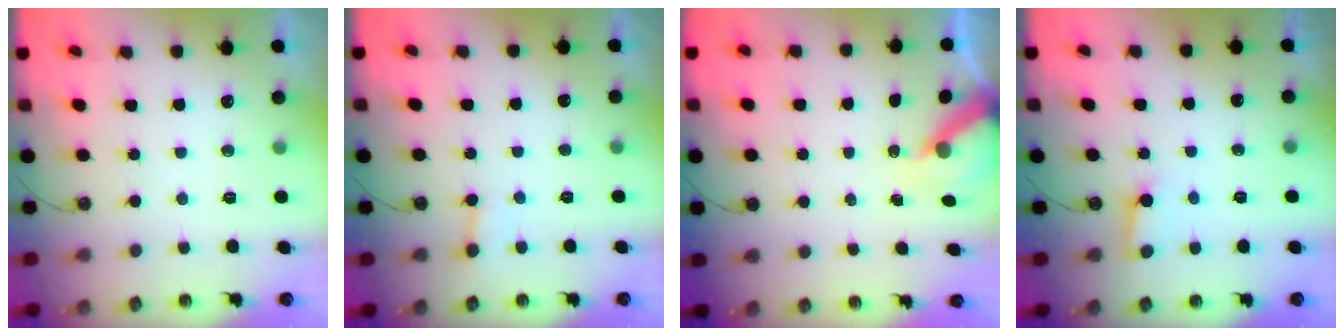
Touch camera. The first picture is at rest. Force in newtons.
{"total": 3.6, "press": 3.6, "slide": 0.8}
{"total": 5.6, "press": 5.6, "slide": 0.5}
{"total": 2.8, "press": 2.8, "slide": 0.1}